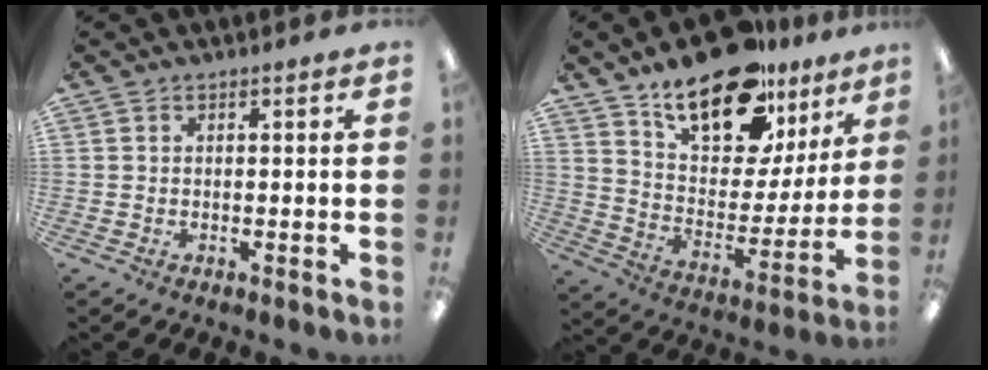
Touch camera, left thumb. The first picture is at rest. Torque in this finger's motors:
{"motor_torque": [0.77, 0.77, 1.44, -1.33, 0.43]}